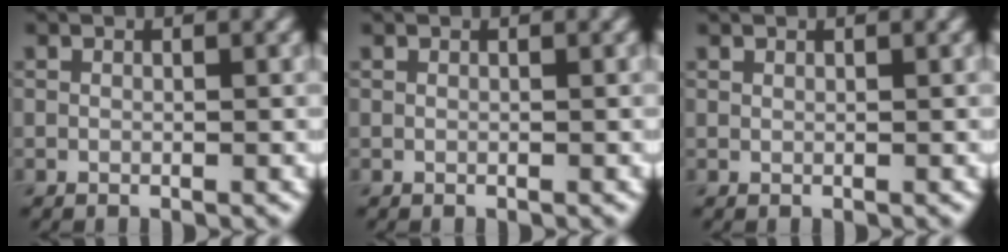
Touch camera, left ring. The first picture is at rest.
{"total": 0.0}
{"total": 0.5, "force": [0.5, 0.1, 0.1], "torque": [0.000, 0.001, 0.011]}